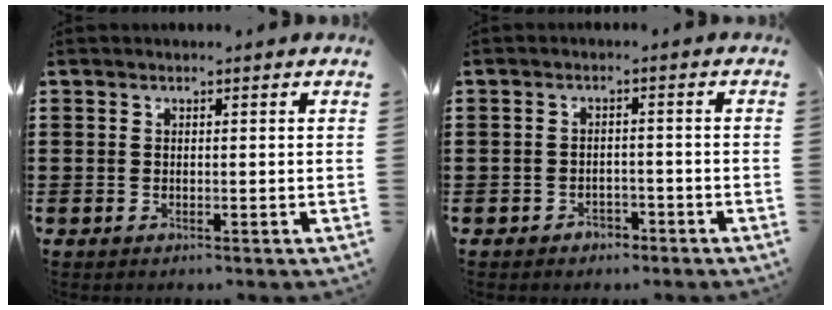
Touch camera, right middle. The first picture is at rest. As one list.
[{"total": 2.0, "force": [-1.8, 0.9, 0.0], "torque": [-0.009, 0.002, -0.040]}]